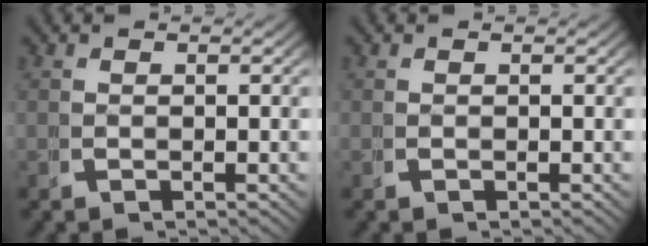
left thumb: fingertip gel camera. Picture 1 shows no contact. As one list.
[{"total": 0.0}]